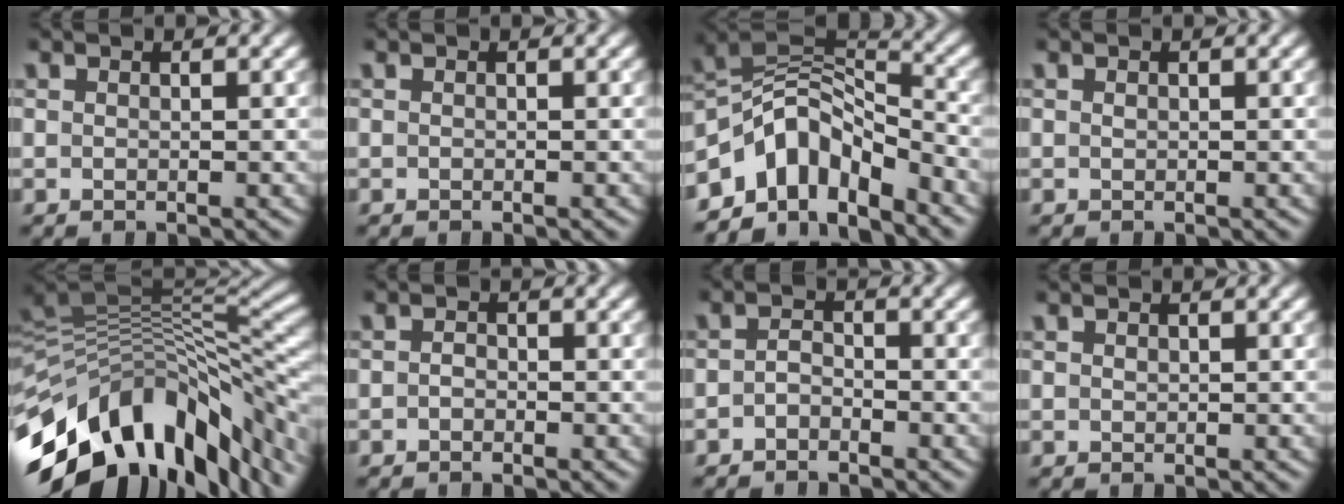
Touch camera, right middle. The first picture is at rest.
{"total": 0.0}
{"total": 8.2, "force": [-5.2, 4.1, 4.9], "torque": [-0.066, 0.007, -0.107]}
{"total": 0.0}
{"total": 14.0, "force": [-5.2, 6.9, 11.0], "torque": [-0.191, 0.006, -0.089]}
{"total": 0.7, "force": [-0.5, 0.5, 0.3], "torque": [-0.006, -0.001, -0.010]}
{"total": 1.4, "force": [-1.1, 0.6, 0.6], "torque": [-0.010, 0.004, -0.026]}
{"total": 0.0}